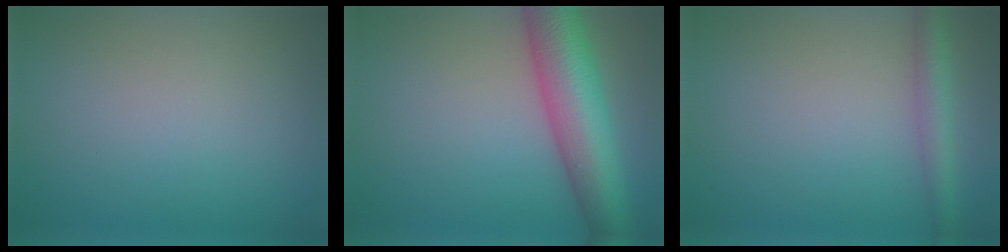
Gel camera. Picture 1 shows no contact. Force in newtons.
{"total": 9.4, "press": 9.4, "slide": 0.3}
{"total": 2.9, "press": 2.9, "slide": 0.1}